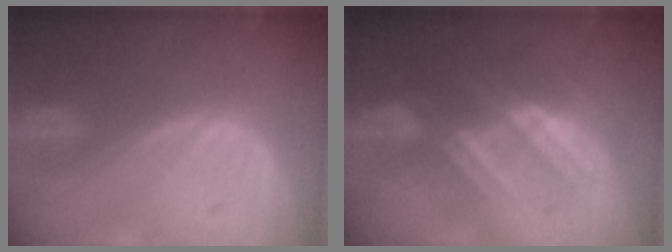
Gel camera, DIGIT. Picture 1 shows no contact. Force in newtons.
{"total": 7.2, "press": 6.6, "slide": 2.7}